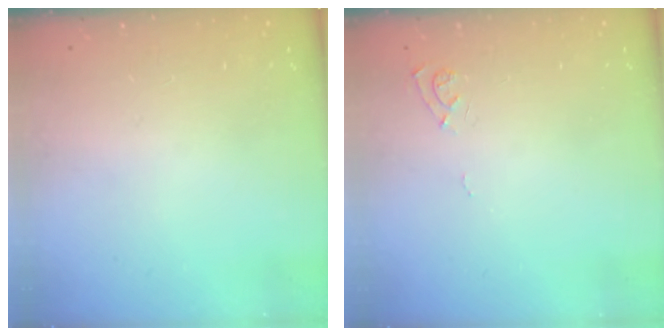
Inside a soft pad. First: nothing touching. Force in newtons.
{"total": 6.8, "press": 6.8, "slide": 0.6}